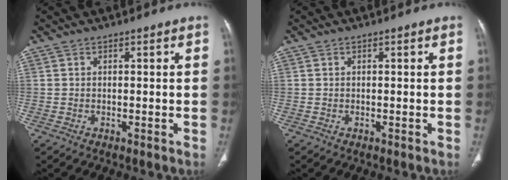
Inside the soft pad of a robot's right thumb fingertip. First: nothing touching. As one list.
[{"total": 0.0}]